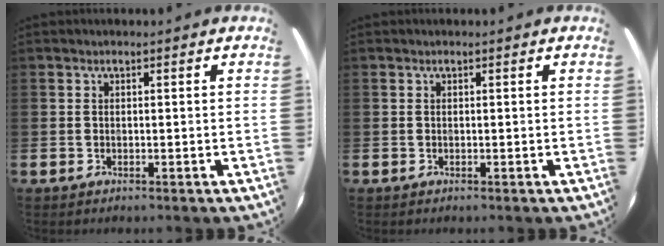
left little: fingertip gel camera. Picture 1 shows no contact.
{"total": 0.0}